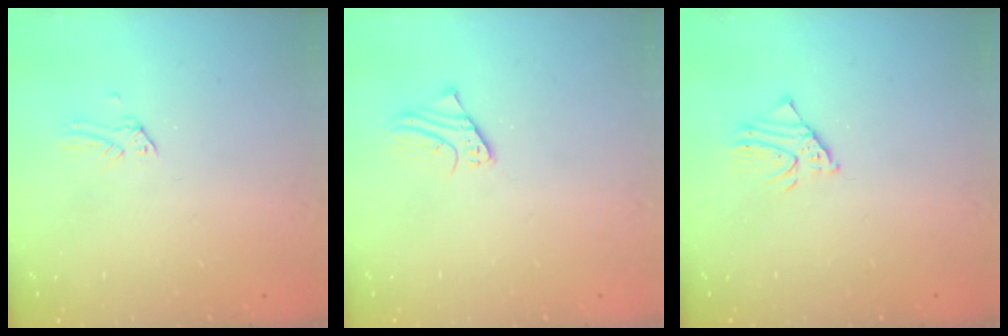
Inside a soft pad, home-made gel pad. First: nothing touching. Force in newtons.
{"total": 1.9, "press": 1.9, "slide": 0.1}
{"total": 2.0, "press": 2.0, "slide": 0.1}